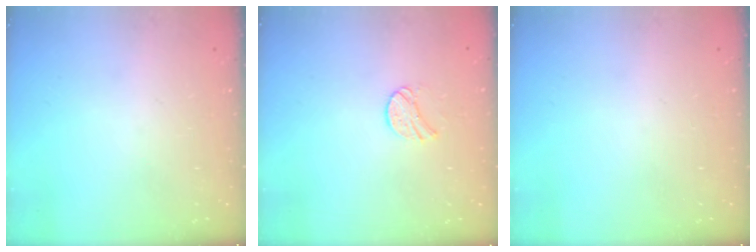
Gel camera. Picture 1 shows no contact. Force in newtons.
{"total": 7.3, "press": 7.3, "slide": 0.7}
{"total": 0.0}